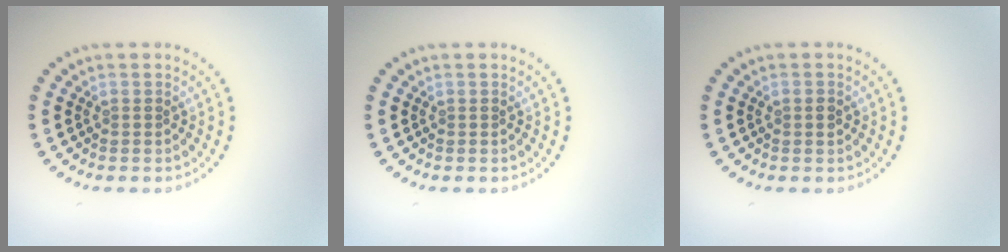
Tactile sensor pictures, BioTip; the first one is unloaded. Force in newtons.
{"total": 0.0}
{"total": 1.1, "press": 1.1, "slide": 0.0}